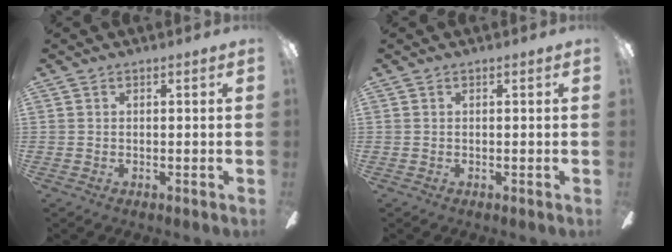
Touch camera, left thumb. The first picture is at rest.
{"total": 0.0}